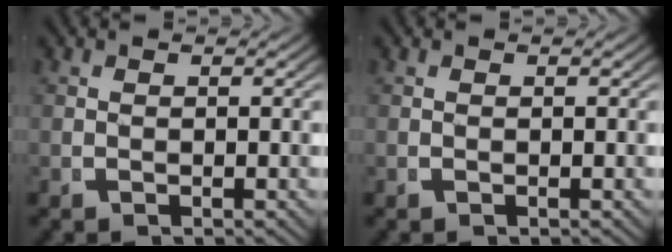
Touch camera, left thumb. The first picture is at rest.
{"total": 0.0}